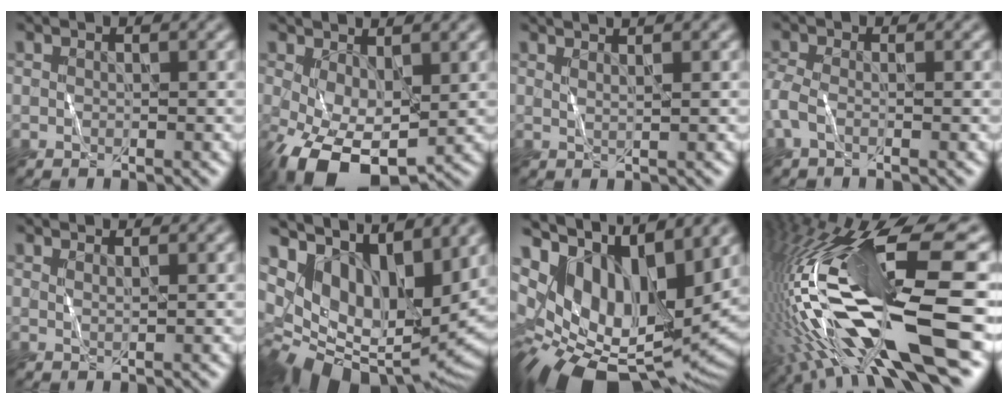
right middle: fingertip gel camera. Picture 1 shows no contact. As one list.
[{"total": 7.3, "force": [-2.0, 4.2, 5.7], "torque": [-0.129, -0.020, -0.025]}, {"total": 2.8, "force": [2.0, 0.9, 1.8], "torque": [-0.012, 0.009, 0.007]}, {"total": 2.2, "force": [-1.0, 0.9, 1.7], "torque": [-0.049, -0.001, -0.030]}, {"total": 1.0, "force": [0.7, 0.3, 0.6], "torque": [-0.003, -0.002, 0.007]}, {"total": 12.1, "force": [4.1, 6.5, 9.3], "torque": [-0.179, -0.005, 0.084]}, {"total": 14.0, "force": [2.9, 8.3, 10.9], "torque": [-0.198, -0.006, 0.063]}, {"total": 17.9, "force": [-1.7, 4.0, 17.4], "torque": [-0.325, 0.011, -0.027]}]